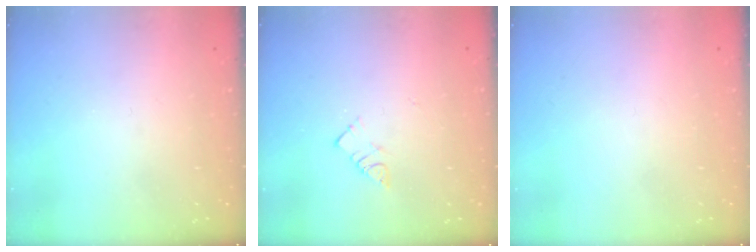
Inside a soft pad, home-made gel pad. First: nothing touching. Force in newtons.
{"total": 4.4, "press": 4.4, "slide": 0.1}
{"total": 1.7, "press": 1.6, "slide": 0.1}